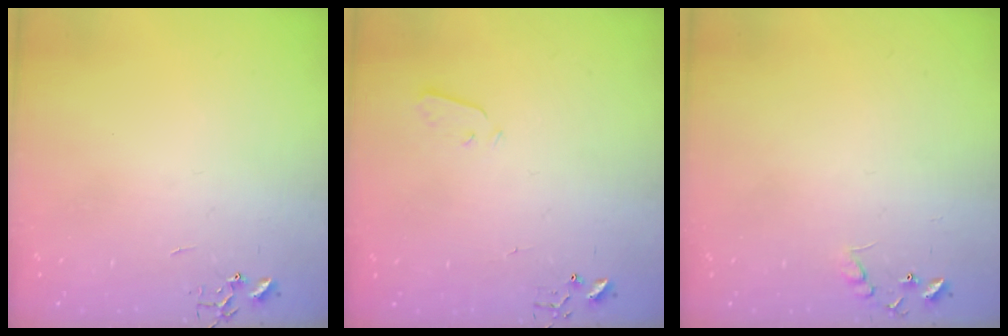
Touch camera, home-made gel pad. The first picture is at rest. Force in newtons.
{"total": 3.0, "press": 3.0, "slide": 0.3}
{"total": 8.9, "press": 8.9, "slide": 0.5}